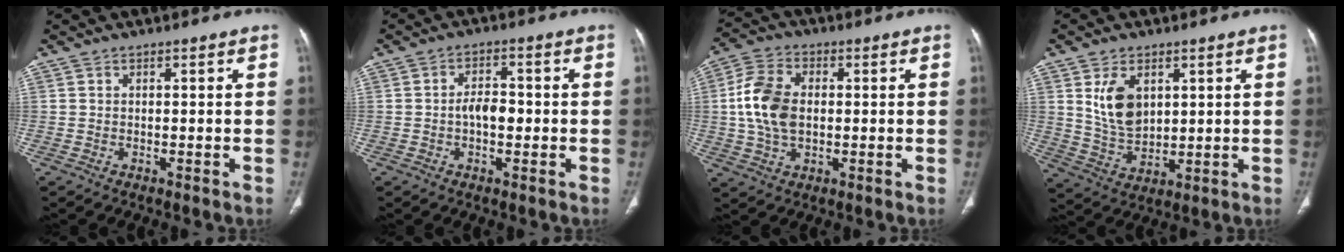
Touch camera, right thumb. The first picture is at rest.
{"total": 4.7, "force": [-0.6, 2.7, 3.9], "torque": [-0.058, 0.011, -0.015]}
{"total": 11.1, "force": [0.4, 7.2, 8.4], "torque": [-0.170, 0.012, 0.007]}
{"total": 9.0, "force": [3.1, 5.7, 6.3], "torque": [-0.098, -0.019, 0.073]}